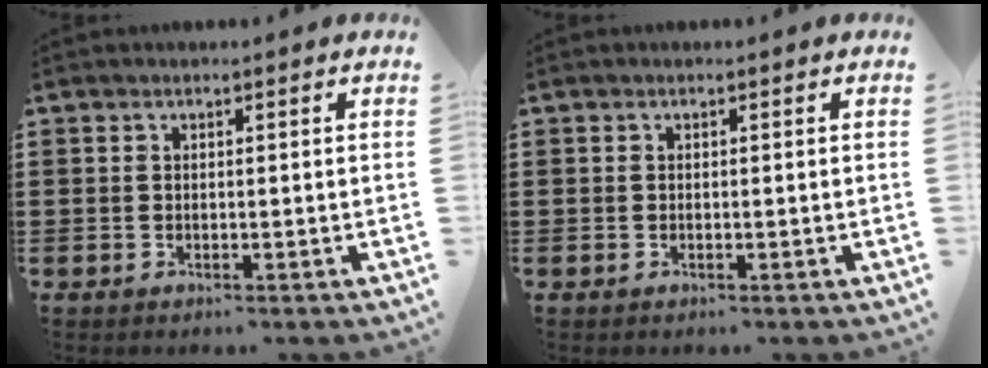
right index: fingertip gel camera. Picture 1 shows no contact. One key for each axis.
{"total": 0.0}